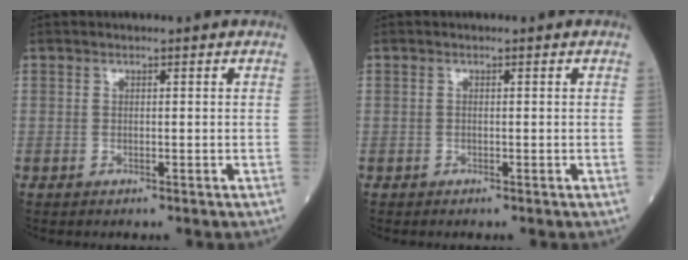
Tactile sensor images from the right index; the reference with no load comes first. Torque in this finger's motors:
{"motor_torque": [0.14, -0.04, 0.04, -0.01]}